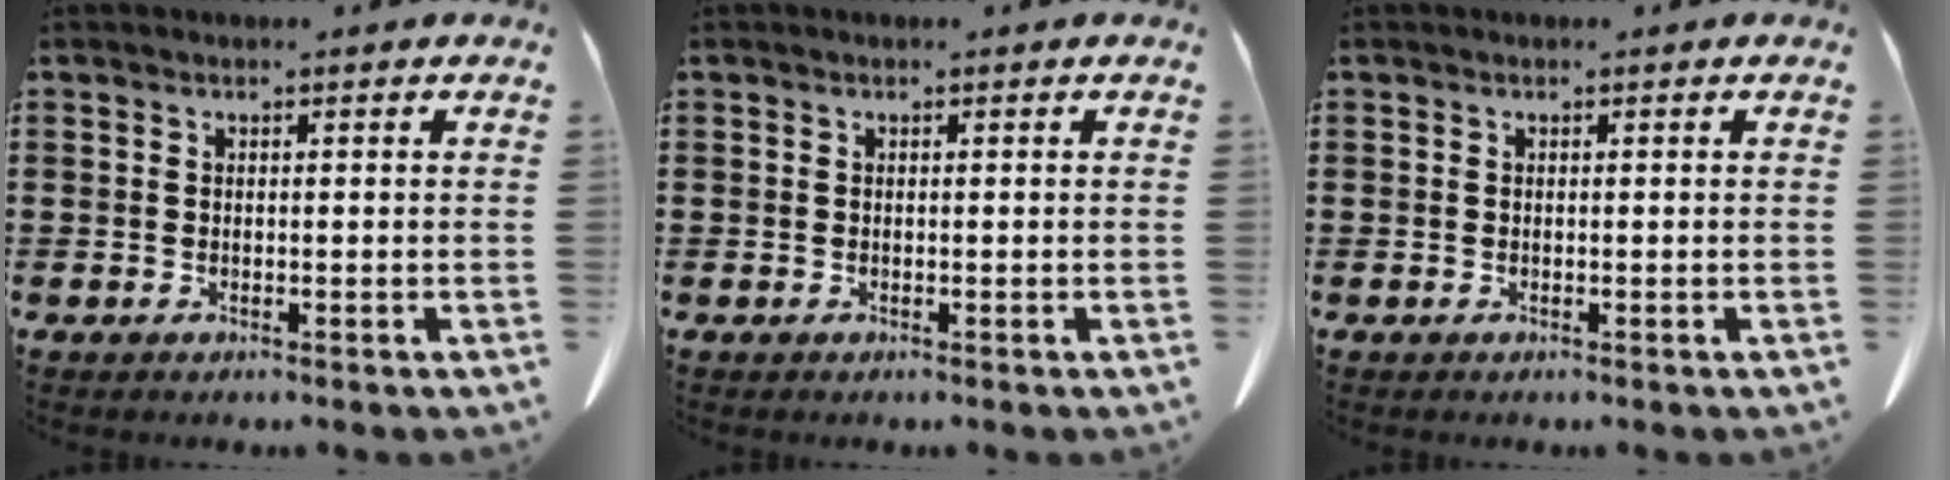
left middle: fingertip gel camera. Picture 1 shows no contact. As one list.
[{"total": 0.0}, {"total": 0.0}]